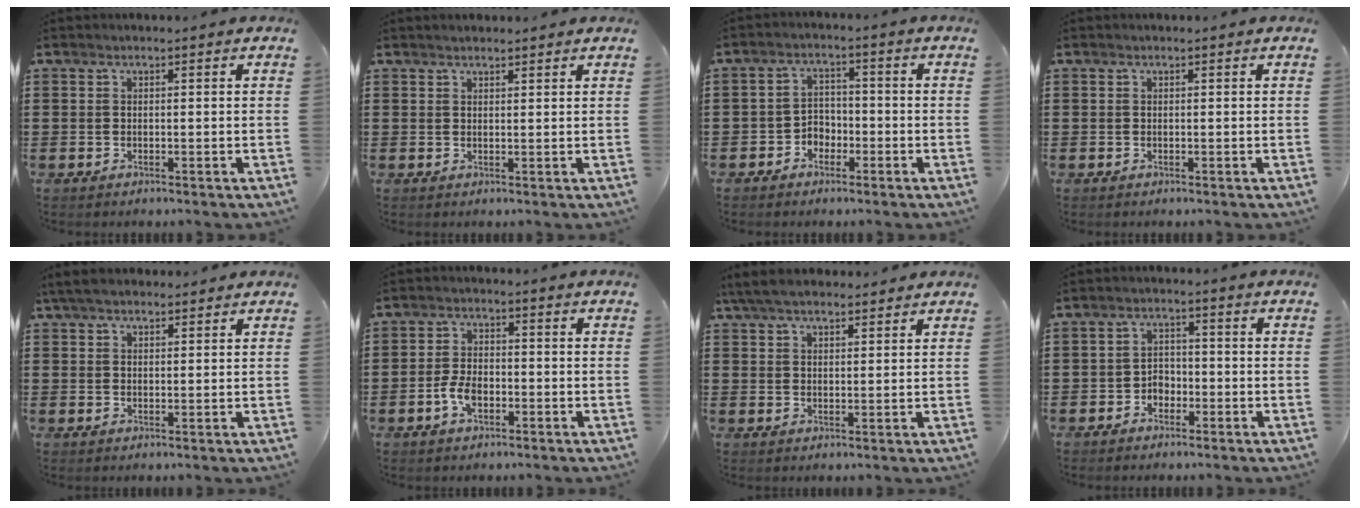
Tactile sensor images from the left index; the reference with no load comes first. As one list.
[{"total": 1.2, "force": [1.1, 0.2, 0.2], "torque": [-0.006, 0.001, 0.022]}, {"total": 3.1, "force": [-2.0, 2.2, 0.9], "torque": [-0.026, 0.008, -0.045]}, {"total": 0.0}, {"total": 3.5, "force": [2.9, 1.0, 1.7], "torque": [-0.040, 0.002, 0.056]}, {"total": 4.2, "force": [-1.5, 2.3, 3.2], "torque": [-0.077, -0.003, -0.031]}, {"total": 4.8, "force": [4.1, 1.2, 2.1], "torque": [-0.053, -0.001, 0.078]}, {"total": 2.5, "force": [-1.6, 1.7, 0.9], "torque": [-0.024, 0.005, -0.035]}]